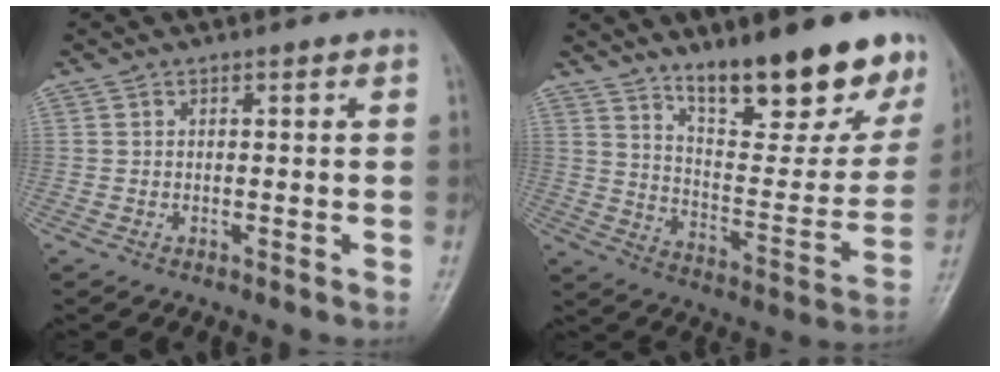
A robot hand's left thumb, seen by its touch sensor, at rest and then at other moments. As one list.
[{"total": 22.2, "force": [15.4, 6.8, 14.5], "torque": [-0.157, -0.092, 0.238]}]